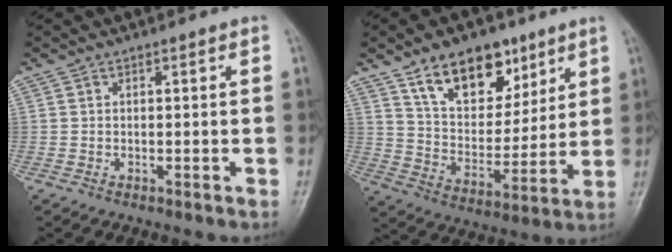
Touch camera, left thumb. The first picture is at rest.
{"total": 15.9, "force": [9.7, 9.3, 8.4], "torque": [-0.088, -0.053, 0.171]}